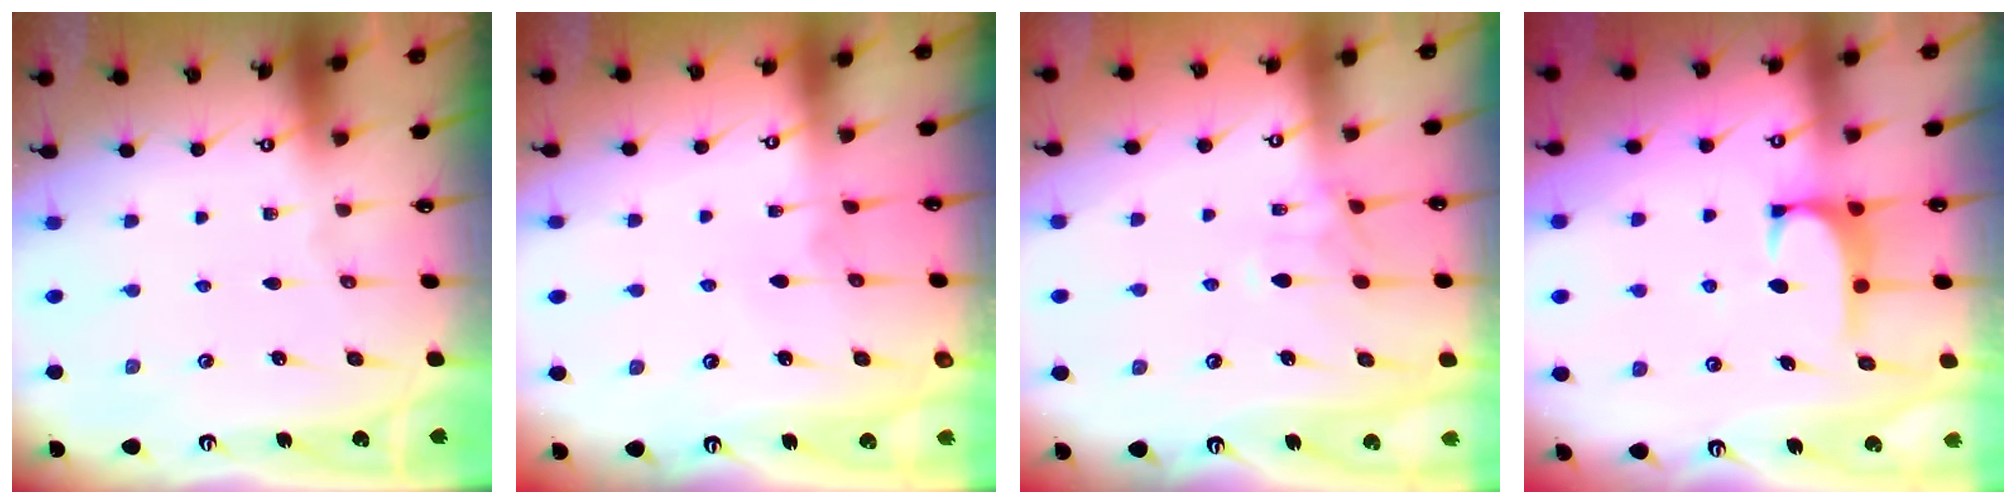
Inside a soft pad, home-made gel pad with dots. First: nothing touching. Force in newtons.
{"total": 3.2, "press": 3.2, "slide": 0.1}
{"total": 1.1, "press": 0.3, "slide": 1.1}
{"total": 1.3, "press": 1.1, "slide": 0.6}